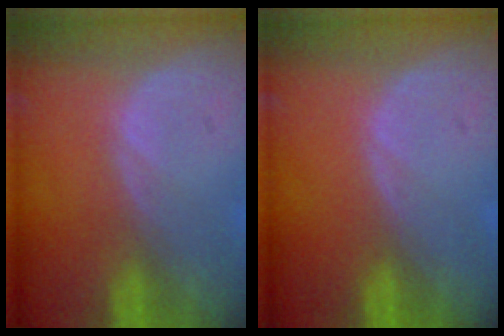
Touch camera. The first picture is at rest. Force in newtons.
{"total": 0.0}